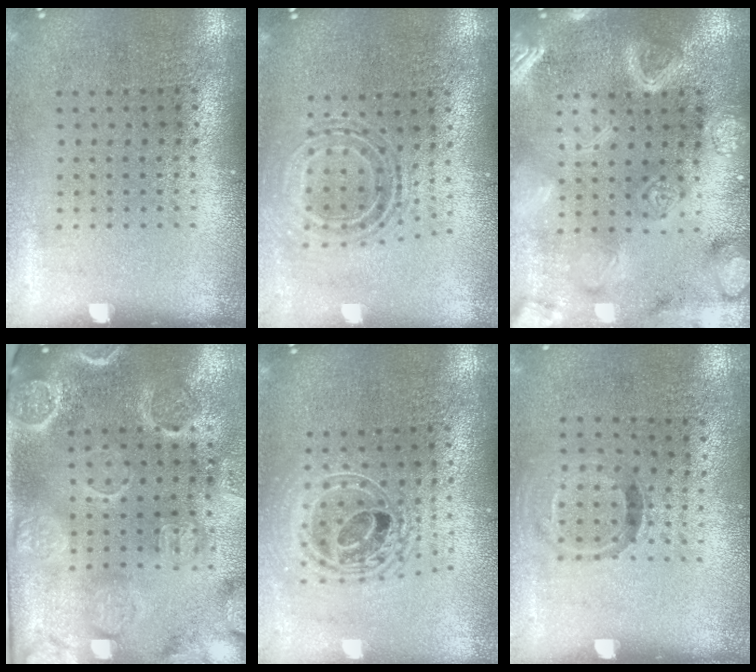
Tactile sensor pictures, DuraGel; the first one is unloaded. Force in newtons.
{"total": 0.7, "press": 0.7, "slide": 0.2}
{"total": 5.8, "press": 5.7, "slide": 0.8}
{"total": 4.3, "press": 3.5, "slide": 2.5}
{"total": 2.0, "press": 1.5, "slide": 1.3}
{"total": 0.9, "press": 0.6, "slide": 0.7}